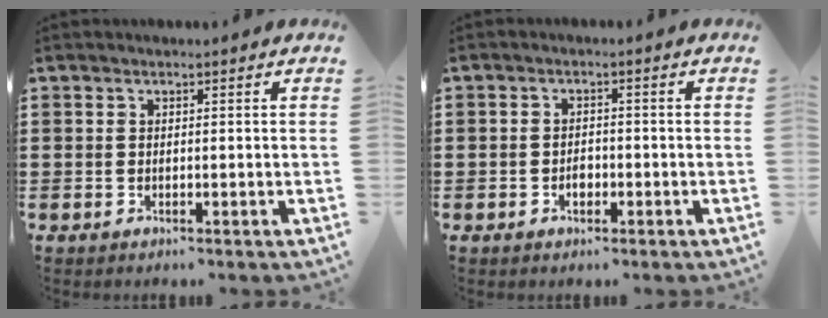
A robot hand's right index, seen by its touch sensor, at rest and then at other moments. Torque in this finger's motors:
{"motor_torque": [1.23, 0.91, 0.16, -0.06]}